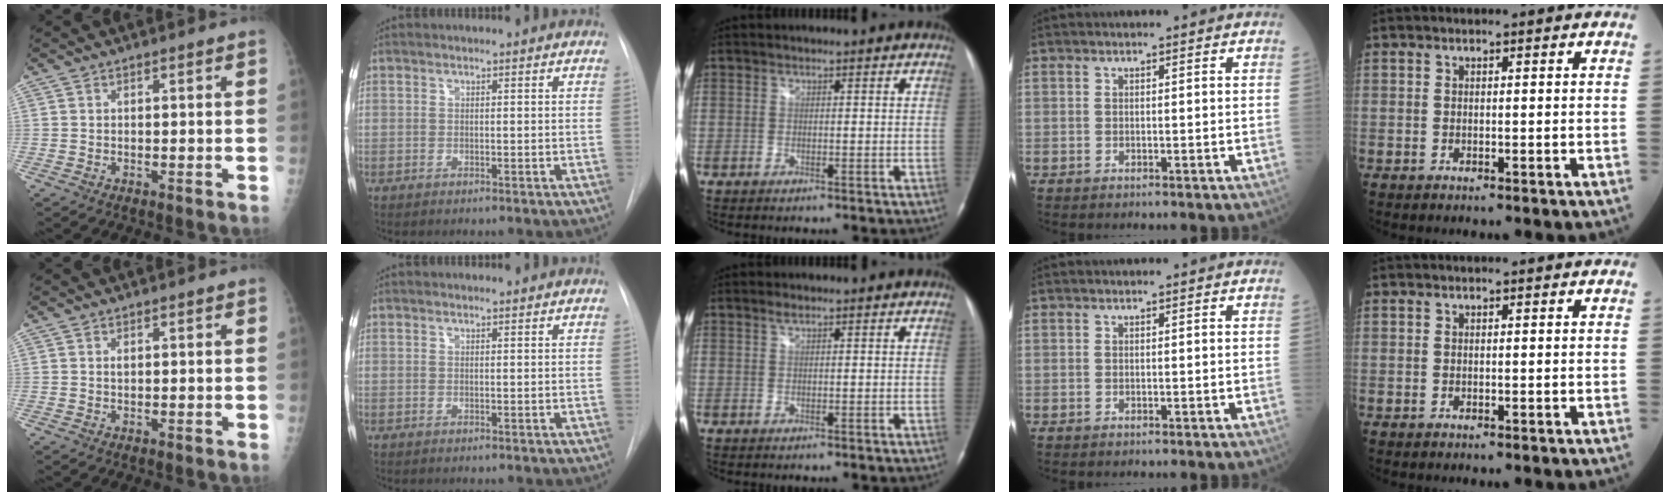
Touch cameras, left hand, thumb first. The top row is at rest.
{"thumb": {"total": 0.9, "force": [0.4, 0.6, 0.5], "torque": [-0.006, -0.001, 0.006]}, "index": {"total": 0.8, "force": [0.8, 0.1, 0.1], "torque": [-0.007, 0.007, 0.013]}, "middle": {"total": 0.6, "force": [0.5, 0.1, 0.4], "torque": [-0.010, 0.003, 0.009]}}